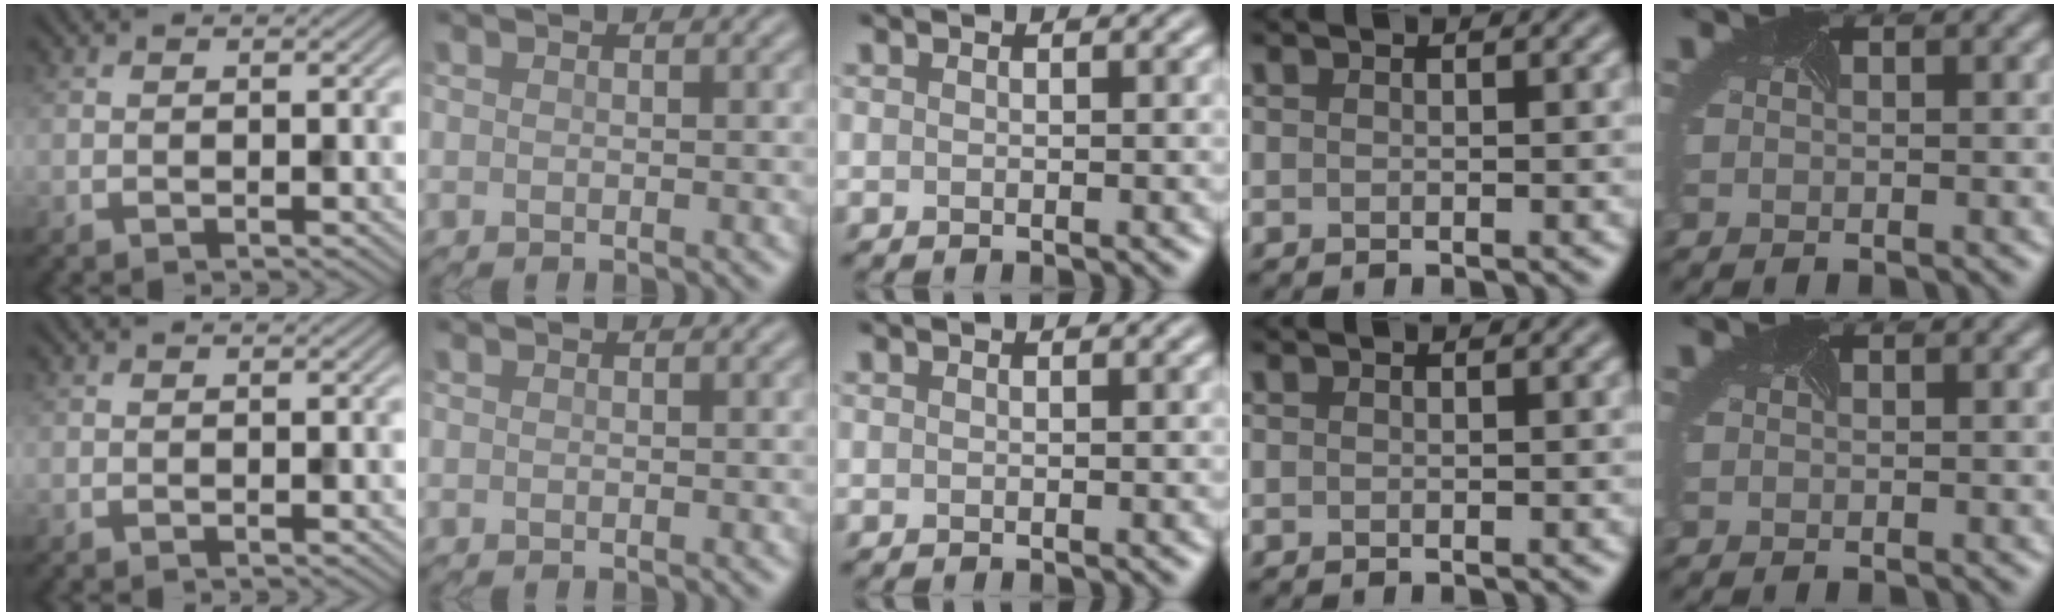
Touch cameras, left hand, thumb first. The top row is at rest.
{}